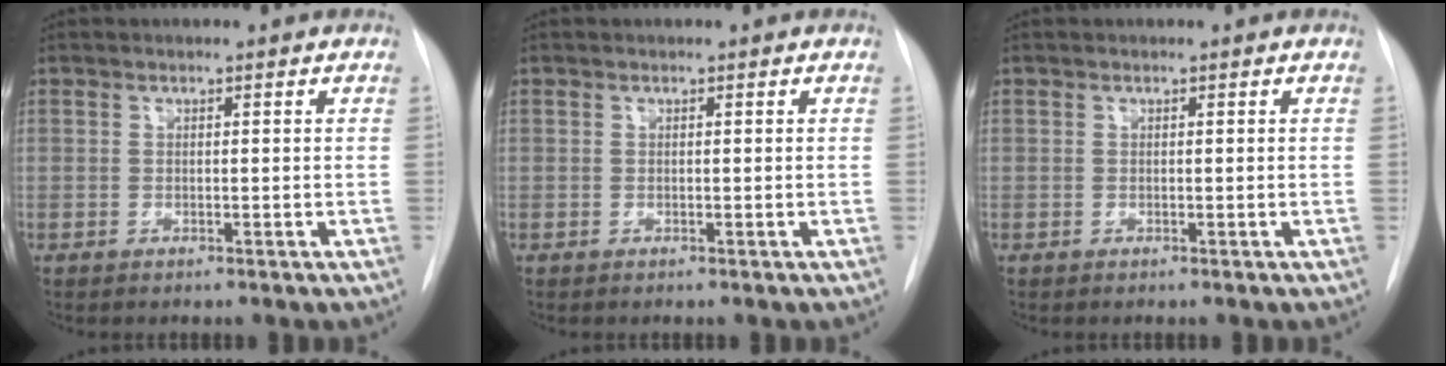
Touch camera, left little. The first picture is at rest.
{"total": 0.0}
{"total": 0.0}